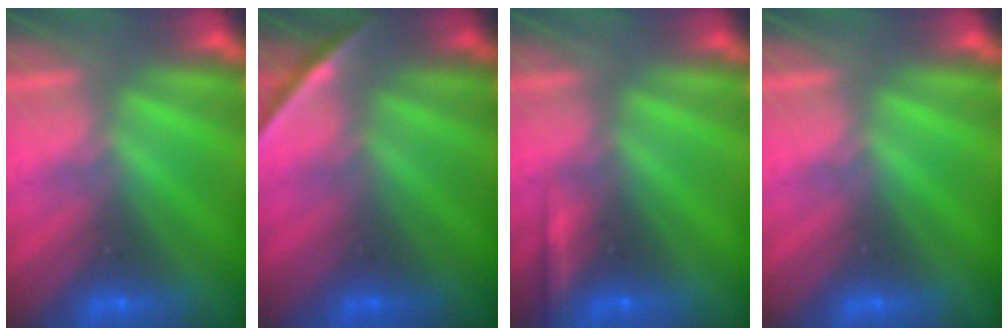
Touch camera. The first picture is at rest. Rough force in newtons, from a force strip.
{"total": 1.9}
{"total": 2.2}
{"total": 0.0}